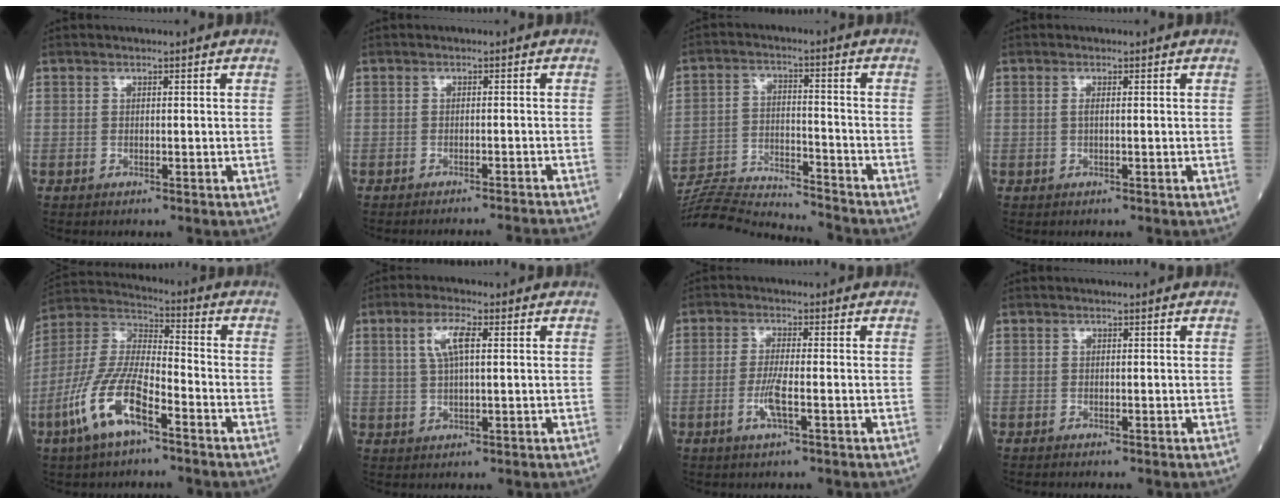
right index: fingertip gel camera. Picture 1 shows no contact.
{"total": 8.4, "force": [-8.1, -1.3, 1.5], "torque": [-0.007, -0.013, -0.093]}
{"total": 16.7, "force": [-16.3, 0.2, 3.5], "torque": [-0.071, 0.005, -0.259]}
{"total": 0.7, "force": [0.0, 0.0, 0.7], "torque": [-0.019, -0.002, -0.001]}
{"total": 12.8, "force": [-6.4, 3.7, 10.5], "torque": [-0.231, -0.002, -0.124]}
{"total": 5.0, "force": [1.6, 1.2, 4.6], "torque": [-0.096, 0.009, 0.033]}
{"total": 4.0, "force": [-1.4, 0.2, 3.7], "torque": [-0.079, -0.006, -0.030]}
{"total": 0.0}